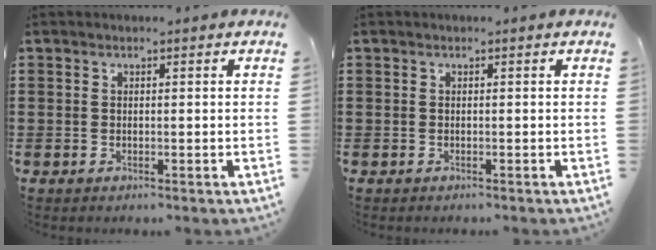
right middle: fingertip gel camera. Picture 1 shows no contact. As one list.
[{"total": 0.0}]